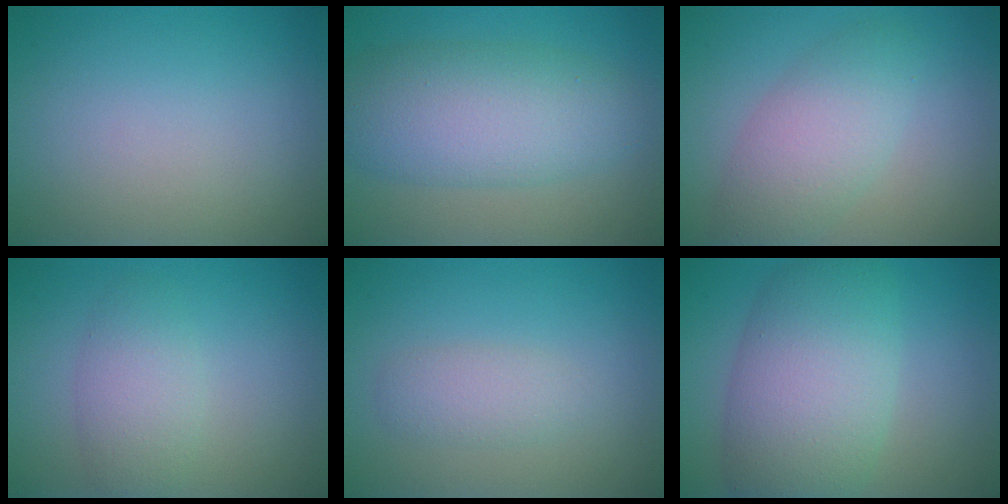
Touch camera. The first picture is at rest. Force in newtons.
{"total": 7.6, "press": 7.6, "slide": 0.1}
{"total": 4.6, "press": 4.6, "slide": 0.3}
{"total": 3.2, "press": 3.2, "slide": 0.0}
{"total": 2.1, "press": 2.1, "slide": 0.0}
{"total": 8.7, "press": 8.7, "slide": 0.3}